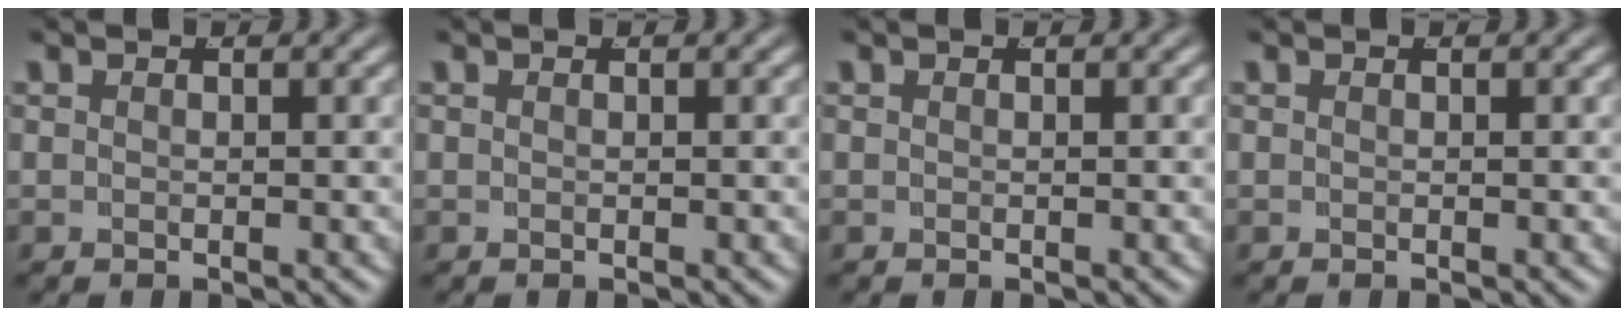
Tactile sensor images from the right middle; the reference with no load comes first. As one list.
[{"total": 0.0}, {"total": 0.0}, {"total": 0.0}]